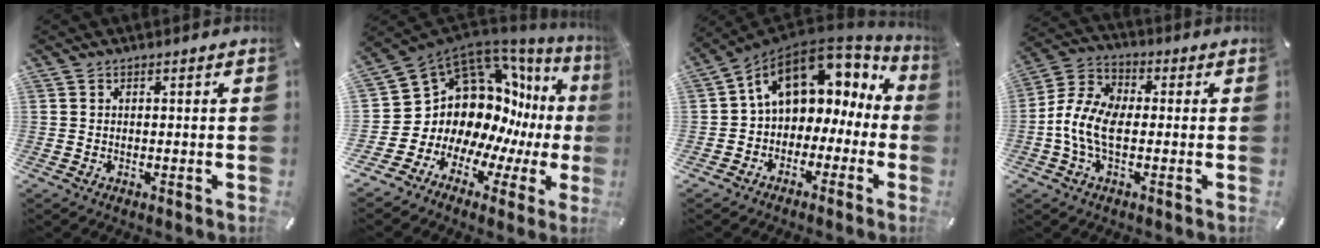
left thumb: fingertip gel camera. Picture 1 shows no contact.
{"total": 16.3, "force": [4.4, 13.1, 8.6], "torque": [-0.141, -0.099, 0.115]}
{"total": 11.8, "force": [4.9, 8.4, 6.6], "torque": [-0.123, -0.021, 0.091]}
{"total": 9.5, "force": [-2.4, 5.5, 7.4], "torque": [-0.168, 0.000, -0.045]}